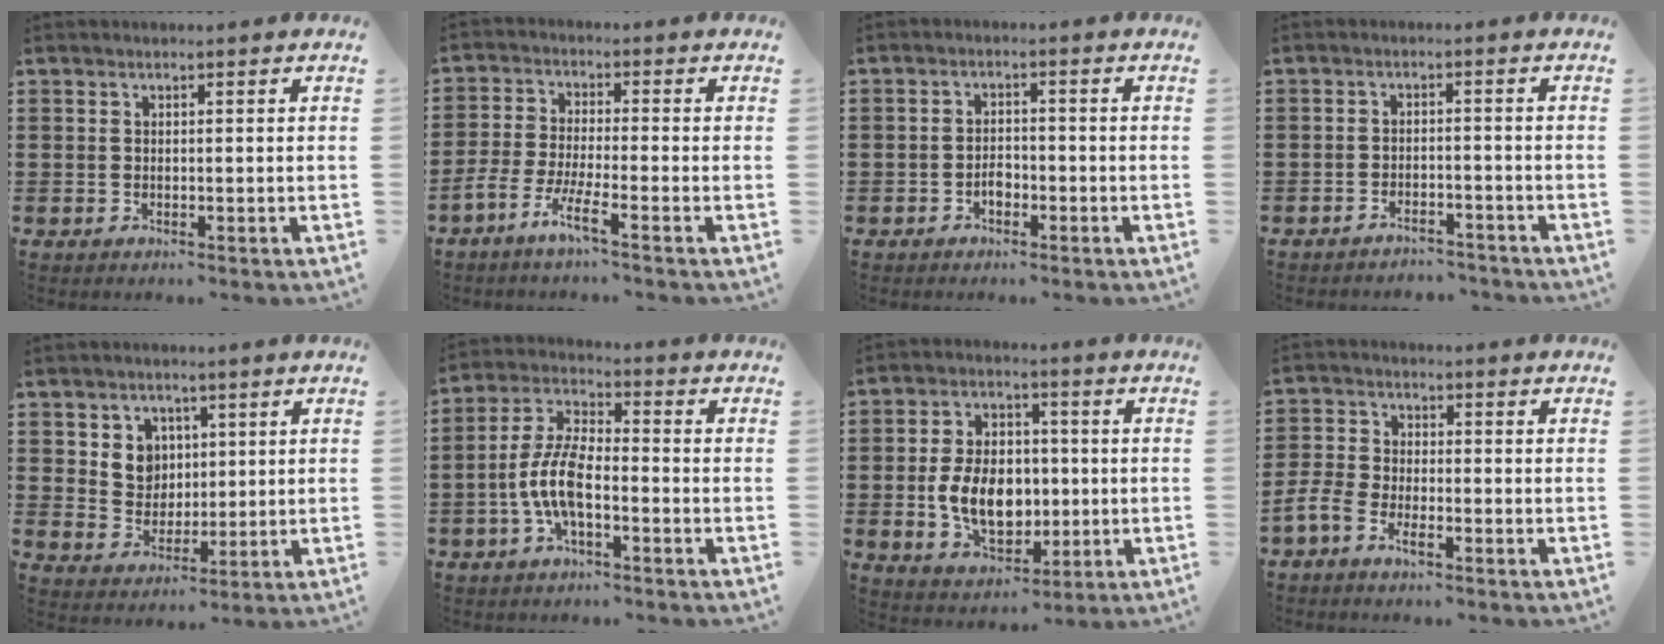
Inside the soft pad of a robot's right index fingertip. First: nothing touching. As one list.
[{"total": 4.8, "force": [-3.6, 0.0, 3.1], "torque": [-0.083, -0.014, -0.075]}, {"total": 2.1, "force": [-1.1, 1.3, 1.3], "torque": [-0.025, 0.001, -0.022]}, {"total": 2.5, "force": [-2.5, 0.3, 0.1], "torque": [-0.009, 0.001, -0.052]}, {"total": 5.4, "force": [1.9, 4.8, 1.4], "torque": [-0.035, 0.007, 0.031]}, {"total": 8.0, "force": [-2.4, 3.2, 6.9], "torque": [-0.165, -0.005, -0.053]}, {"total": 9.8, "force": [-0.9, 6.7, 7.1], "torque": [-0.143, 0.004, -0.020]}, {"total": 3.7, "force": [-2.4, 1.7, 2.2], "torque": [-0.070, -0.001, -0.056]}]